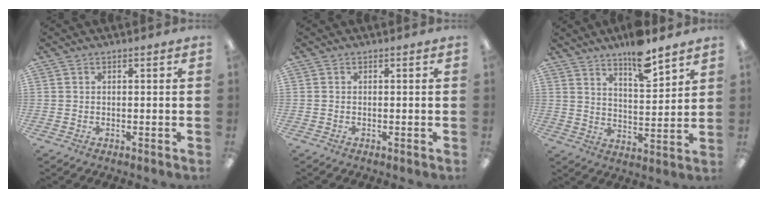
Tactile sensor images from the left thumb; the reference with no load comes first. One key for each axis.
{"total": 0.0}
{"total": 10.1, "fx": 8.3, "fy": 2.4, "fz": 5.2, "tx": -0.078, "ty": -0.056, "tz": 0.143}